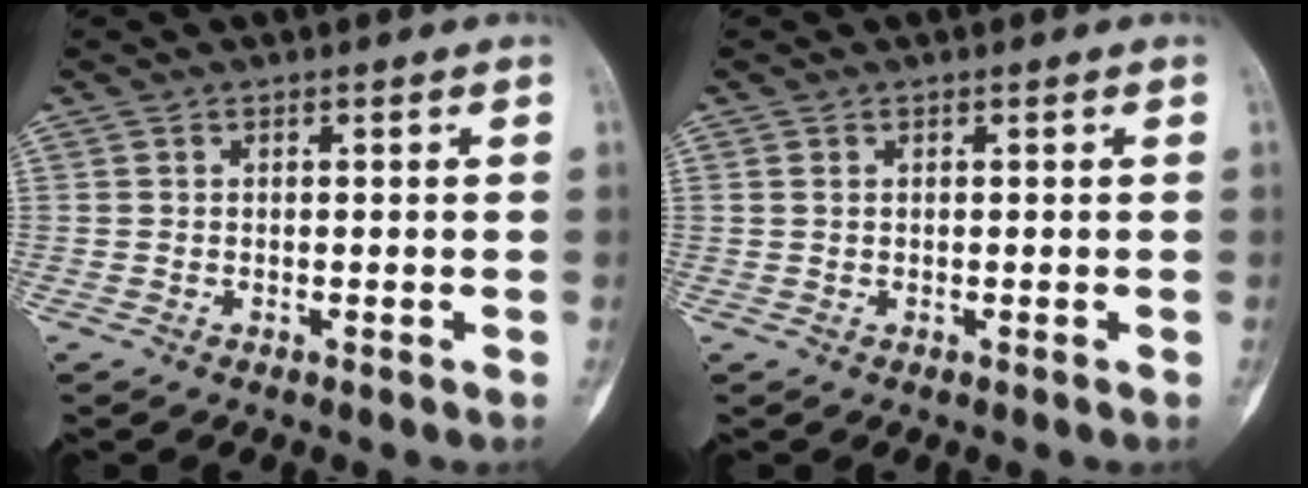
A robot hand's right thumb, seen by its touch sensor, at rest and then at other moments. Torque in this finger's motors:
{"motor_torque": [0.00, 0.18, 0.28, 0.04, -0.03]}